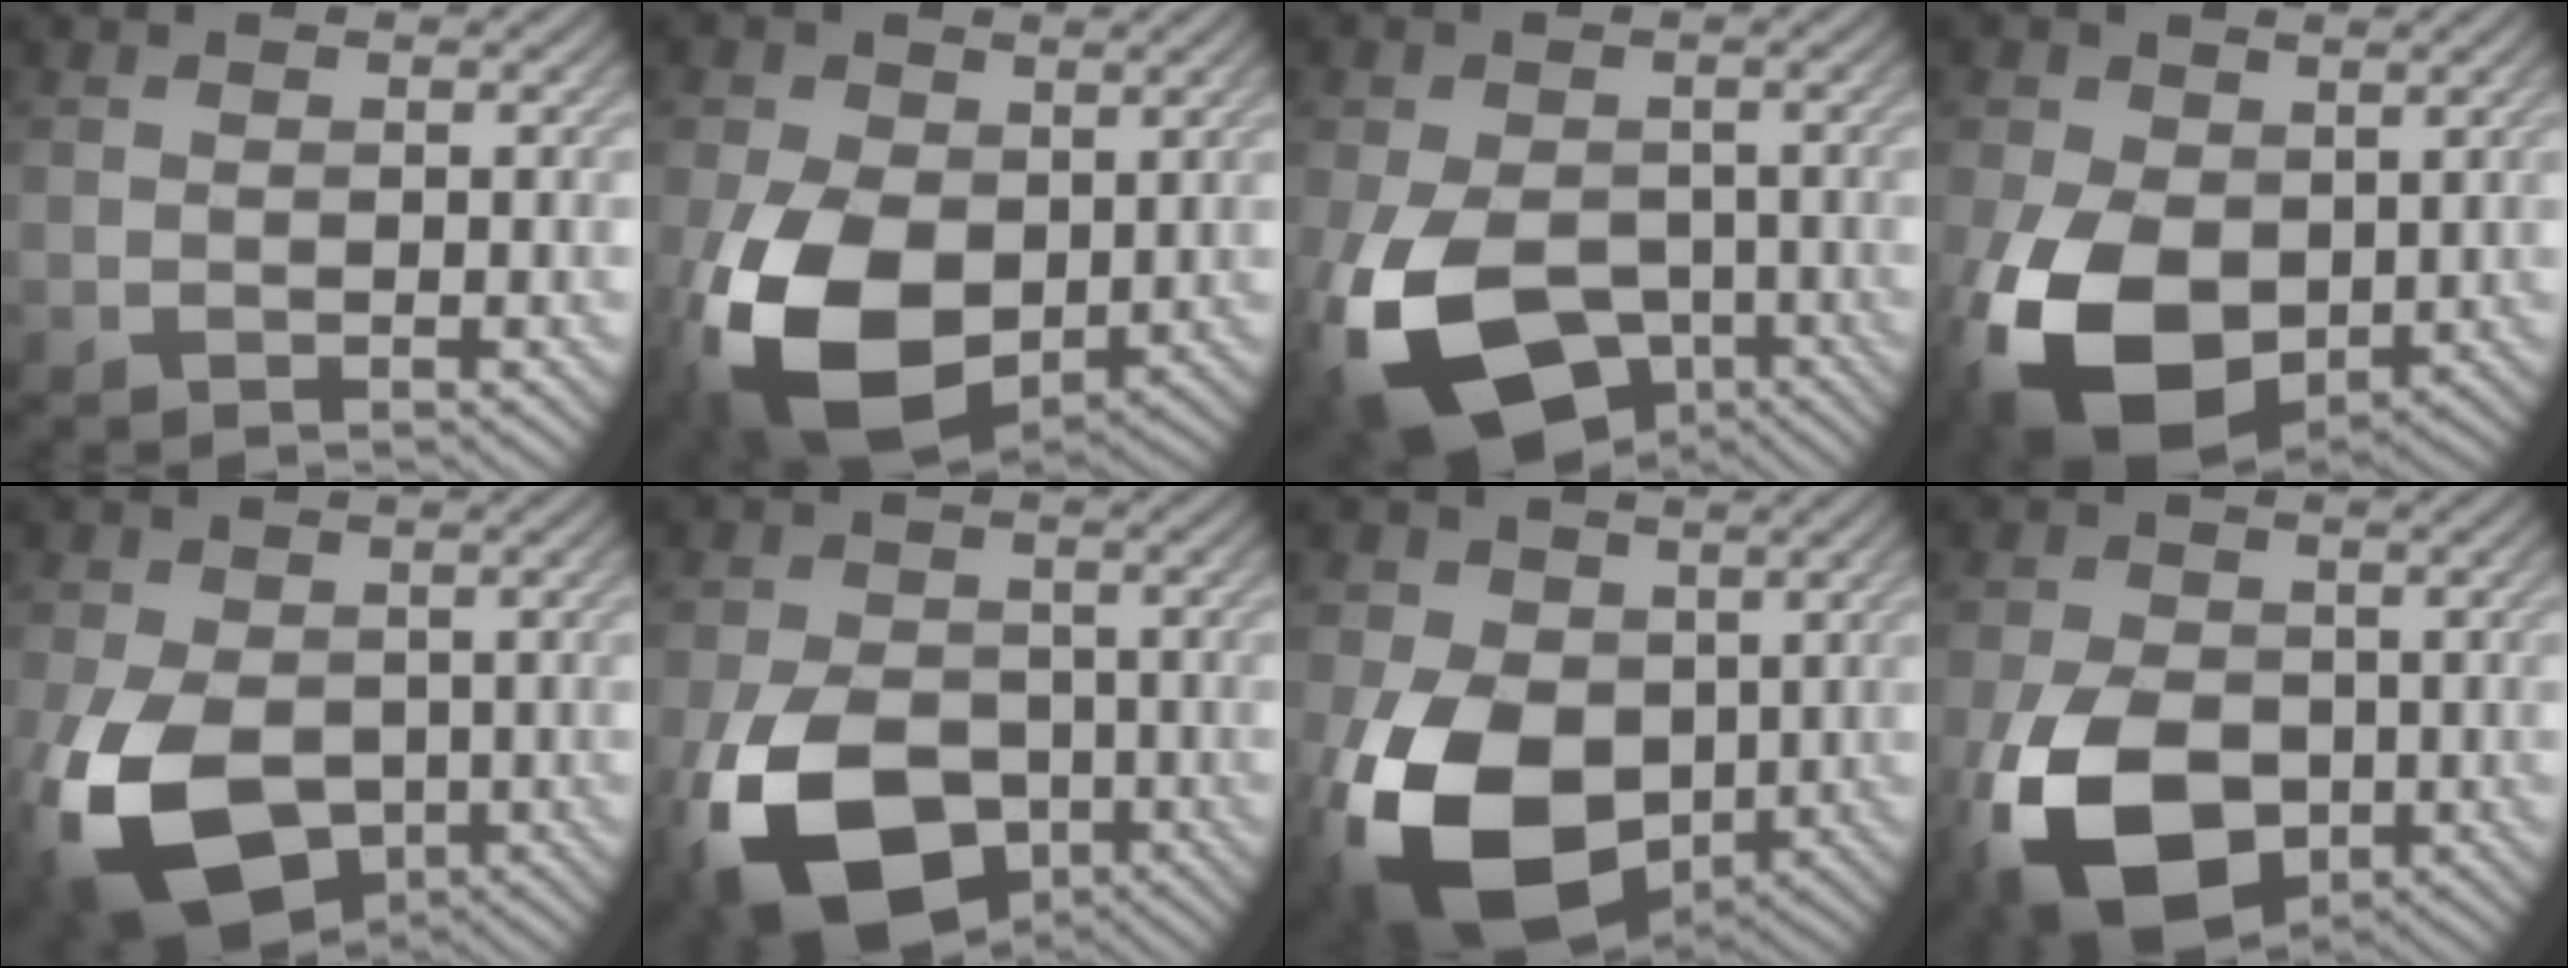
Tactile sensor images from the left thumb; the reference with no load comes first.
{"total": 13.9, "force": [-2.1, 9.3, 10.1], "torque": [-0.242, -0.030, -0.038]}
{"total": 15.7, "force": [-6.0, 10.1, 10.4], "torque": [-0.221, -0.045, -0.095]}
{"total": 13.6, "force": [-2.4, 9.0, 9.8], "torque": [-0.238, -0.024, -0.044]}
{"total": 14.0, "force": [-4.1, 9.1, 9.8], "torque": [-0.230, -0.031, -0.069]}
{"total": 15.1, "force": [-6.0, 9.8, 9.8], "torque": [-0.209, -0.039, -0.106]}
{"total": 15.0, "force": [-3.0, 10.4, 10.5], "torque": [-0.239, -0.018, -0.060]}
{"total": 13.2, "force": [-4.2, 8.6, 9.1], "torque": [-0.212, -0.028, -0.080]}